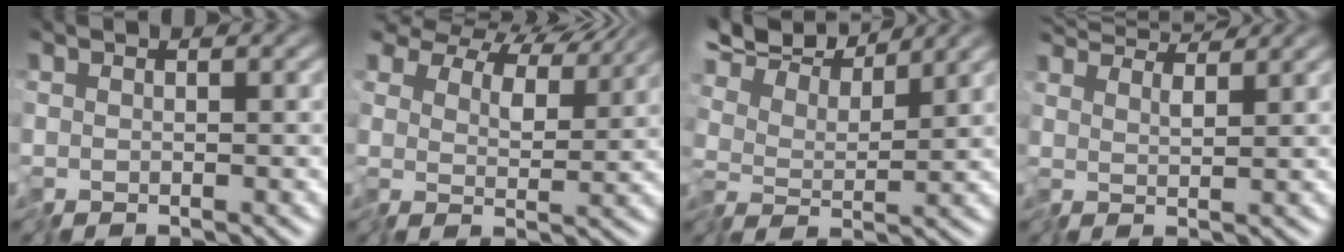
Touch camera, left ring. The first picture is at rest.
{"total": 10.3, "force": [8.4, 4.6, 3.8], "torque": [-0.108, 0.016, 0.136]}
{"total": 7.0, "force": [5.9, 1.6, 3.3], "torque": [-0.078, 0.023, 0.093]}
{"total": 5.5, "force": [5.3, 0.3, 1.5], "torque": [-0.042, 0.018, 0.077]}